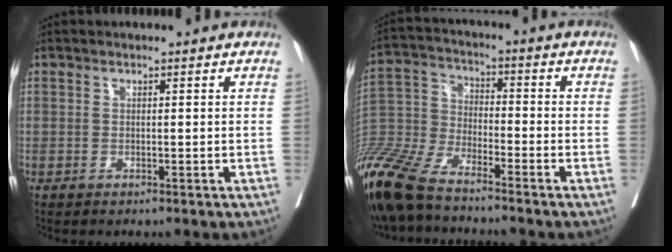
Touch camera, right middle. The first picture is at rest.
{"total": 17.3, "force": [-13.9, 4.6, 9.1], "torque": [-0.229, -0.025, -0.277]}